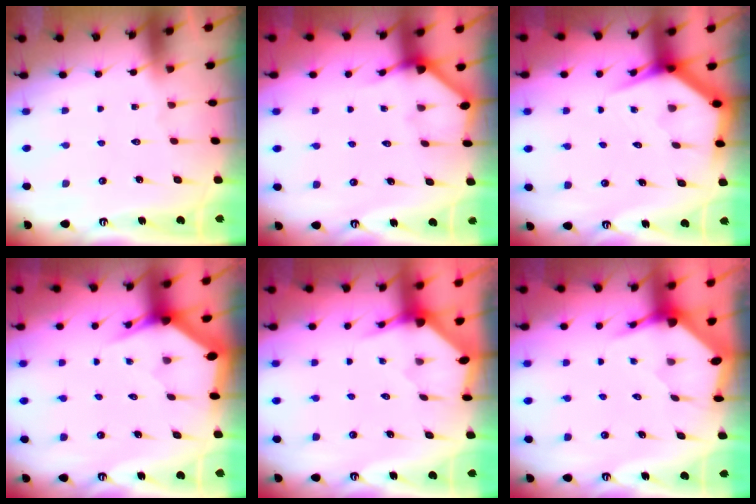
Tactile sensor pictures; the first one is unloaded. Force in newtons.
{"total": 2.3, "press": 2.3, "slide": 0.2}
{"total": 4.4, "press": 4.4, "slide": 0.3}
{"total": 4.4, "press": 4.4, "slide": 0.4}
{"total": 3.3, "press": 3.3, "slide": 0.1}
{"total": 3.4, "press": 3.4, "slide": 0.6}